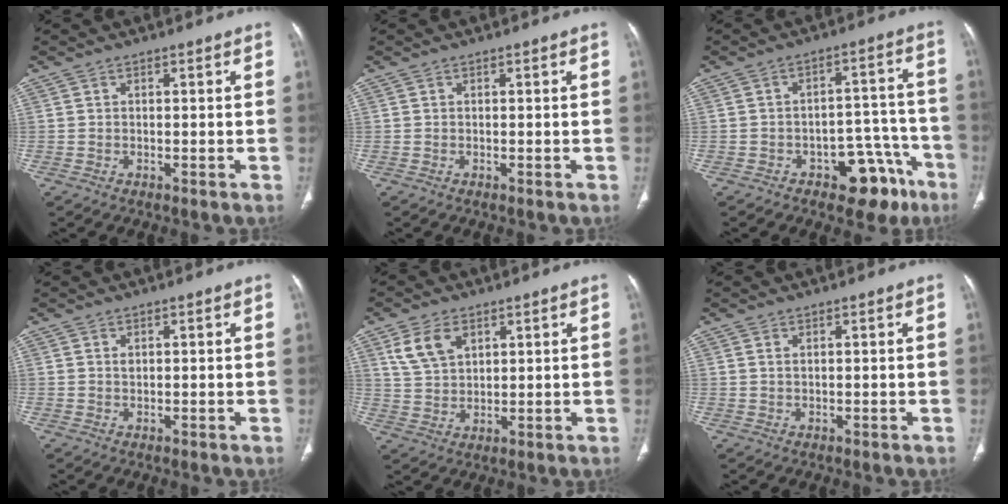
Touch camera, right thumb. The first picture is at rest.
{"total": 0.0}
{"total": 11.3, "force": [-6.5, 6.4, 6.6], "torque": [-0.037, 0.061, -0.083]}
{"total": 0.8, "force": [0.3, 0.5, 0.5], "torque": [-0.005, -0.001, 0.008]}
{"total": 7.2, "force": [3.5, 4.5, 4.4], "torque": [-0.073, -0.009, 0.075]}
{"total": 0.8, "force": [0.4, 0.3, 0.5], "torque": [-0.014, 0.004, 0.010]}